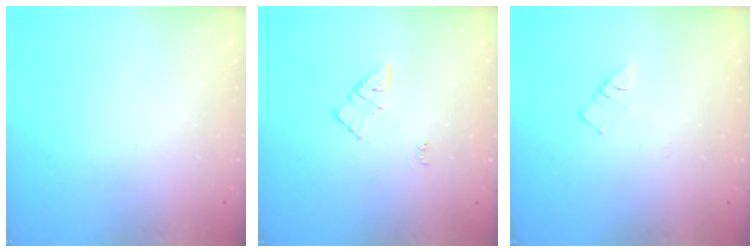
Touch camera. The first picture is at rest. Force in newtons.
{"total": 6.5, "press": 6.5, "slide": 0.8}
{"total": 3.5, "press": 3.5, "slide": 0.4}